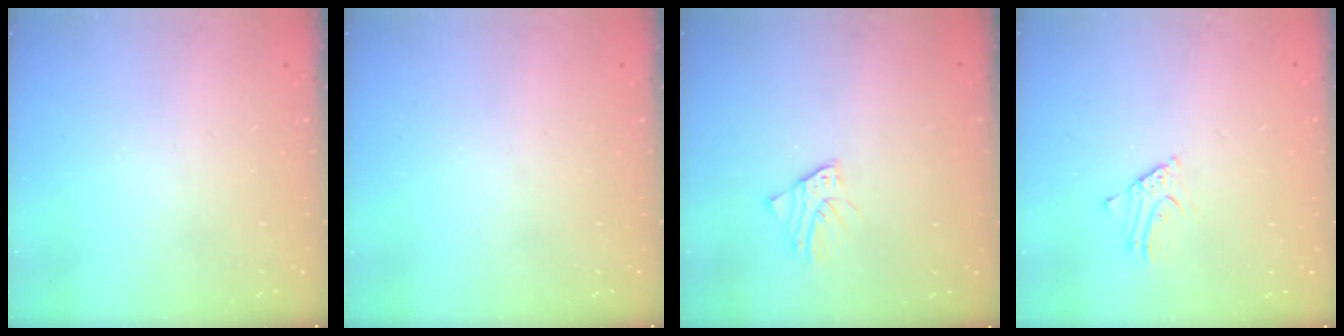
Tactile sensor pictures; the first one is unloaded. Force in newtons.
{"total": 0.0}
{"total": 1.6, "press": 1.6, "slide": 0.3}
{"total": 2.5, "press": 2.5, "slide": 0.2}